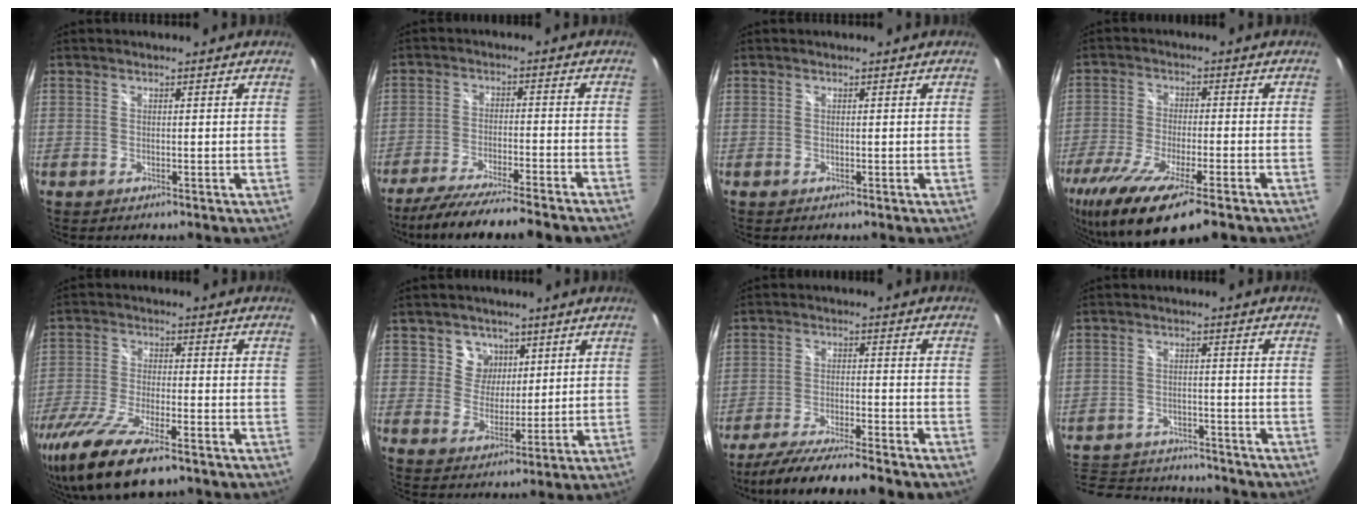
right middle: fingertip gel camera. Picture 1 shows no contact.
{"total": 13.5, "force": [-11.9, -0.8, 6.4], "torque": [-0.130, -0.024, -0.192]}
{"total": 0.0}
{"total": 15.5, "force": [-10.5, 2.8, 11.0], "torque": [-0.226, -0.064, -0.186]}
{"total": 15.3, "force": [-10.8, 3.9, 10.1], "torque": [-0.224, -0.054, -0.201]}
{"total": 6.3, "force": [2.9, 5.4, 1.5], "torque": [-0.028, 0.012, 0.055]}
{"total": 13.0, "force": [-11.6, -1.1, 5.8], "torque": [-0.124, -0.021, -0.194]}
{"total": 17.9, "force": [-15.0, 7.2, 6.7], "torque": [-0.164, 0.005, -0.209]}